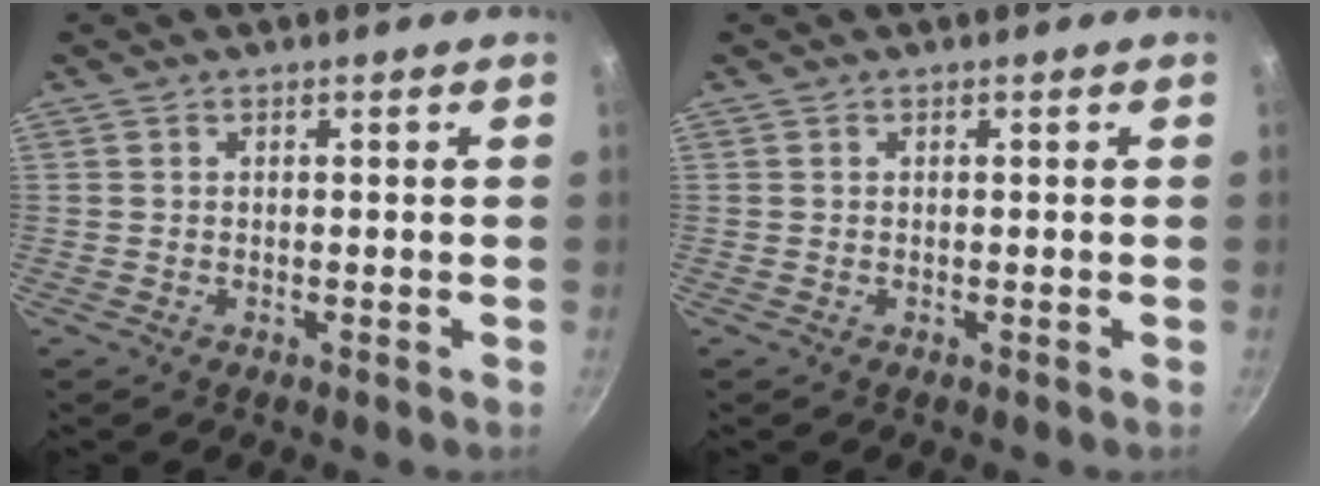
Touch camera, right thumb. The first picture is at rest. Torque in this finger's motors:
{"motor_torque": [0.00, 0.00, 0.00, 0.00, 0.00]}